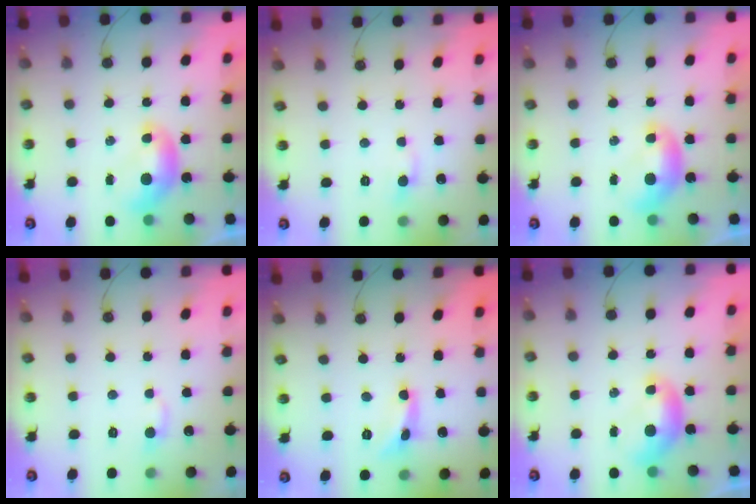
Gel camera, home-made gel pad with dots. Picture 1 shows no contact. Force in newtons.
{"total": 0.6, "press": 0.0, "slide": 0.6}
{"total": 0.0}
{"total": 2.4, "press": 2.4, "slide": 0.4}
{"total": 2.1, "press": 2.1, "slide": 0.3}
{"total": 0.0}